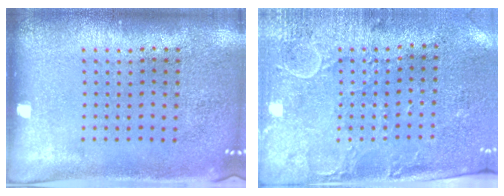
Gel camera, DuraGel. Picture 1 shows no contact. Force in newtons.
{"total": 2.9, "press": 2.4, "slide": 1.7}